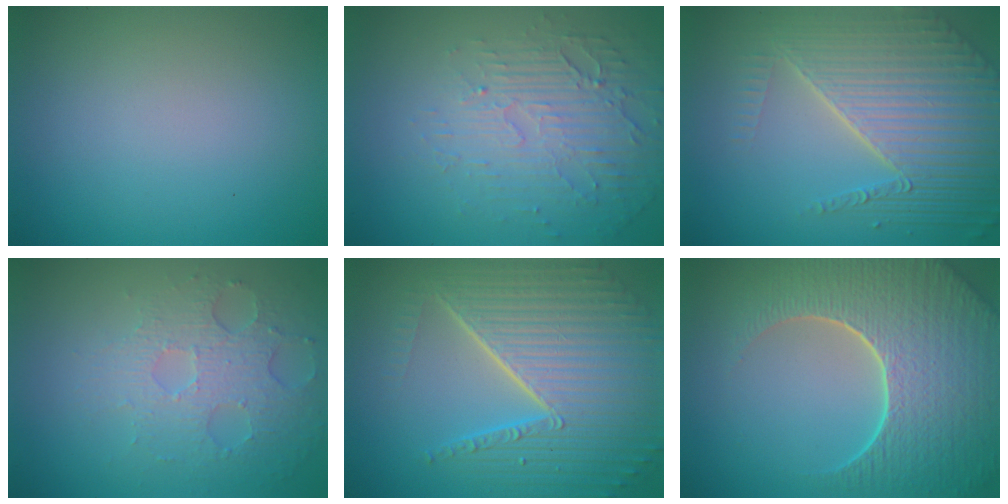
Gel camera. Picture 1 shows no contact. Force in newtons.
{"total": 5.7, "press": 3.3, "slide": 4.6}
{"total": 8.4, "press": 5.6, "slide": 6.2}
{"total": 3.8, "press": 3.3, "slide": 1.9}
{"total": 9.7, "press": 6.0, "slide": 7.6}
{"total": 9.3, "press": 6.6, "slide": 6.5}